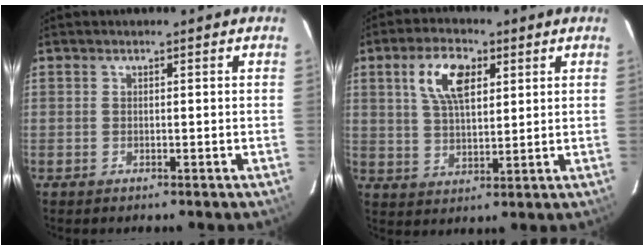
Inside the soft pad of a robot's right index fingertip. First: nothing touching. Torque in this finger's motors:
{"motor_torque": [0.61, 0.21, 0.35, 0.10]}